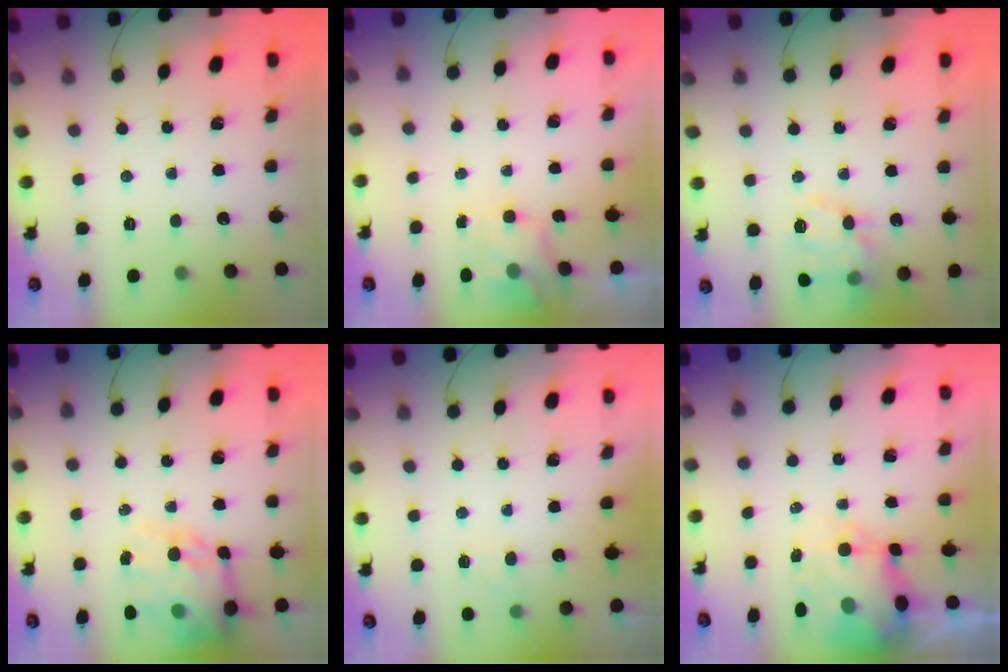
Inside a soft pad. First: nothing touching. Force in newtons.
{"total": 3.6, "press": 3.5, "slide": 0.9}
{"total": 13.9, "press": 13.8, "slide": 1.4}
{"total": 17.7, "press": 17.1, "slide": 4.8}
{"total": 3.8, "press": 3.6, "slide": 1.3}
{"total": 8.9, "press": 8.6, "slide": 2.2}